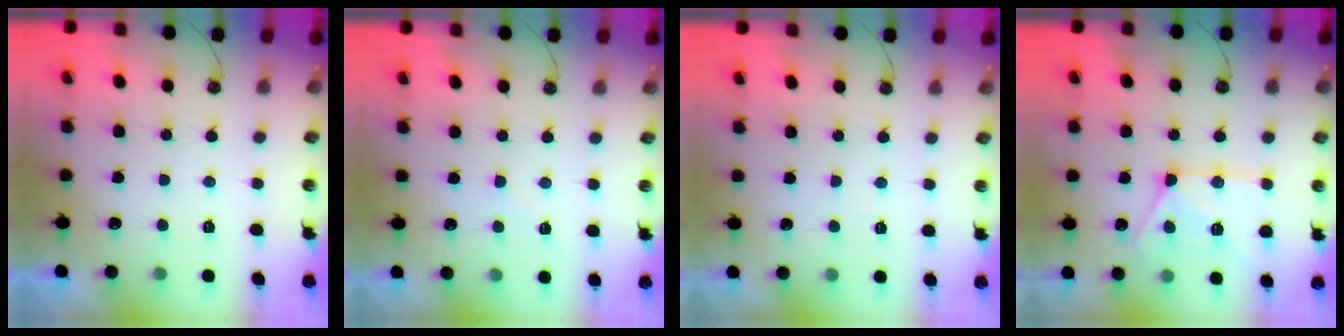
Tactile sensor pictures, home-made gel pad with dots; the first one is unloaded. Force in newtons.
{"total": 2.9, "press": 2.9, "slide": 0.4}
{"total": 2.0, "press": 2.0, "slide": 0.4}
{"total": 14.0, "press": 14.0, "slide": 1.2}